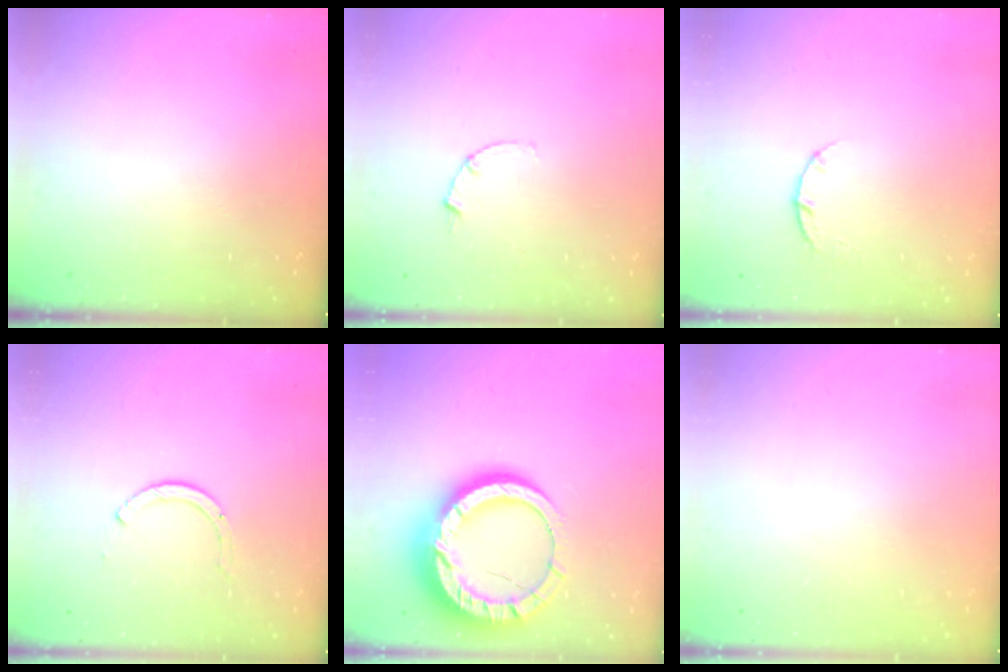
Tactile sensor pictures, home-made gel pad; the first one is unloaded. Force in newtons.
{"total": 2.5, "press": 2.5, "slide": 0.3}
{"total": 3.8, "press": 3.8, "slide": 0.5}
{"total": 2.0, "press": 1.9, "slide": 0.3}
{"total": 17.9, "press": 17.9, "slide": 1.4}
{"total": 2.4, "press": 2.4, "slide": 0.2}